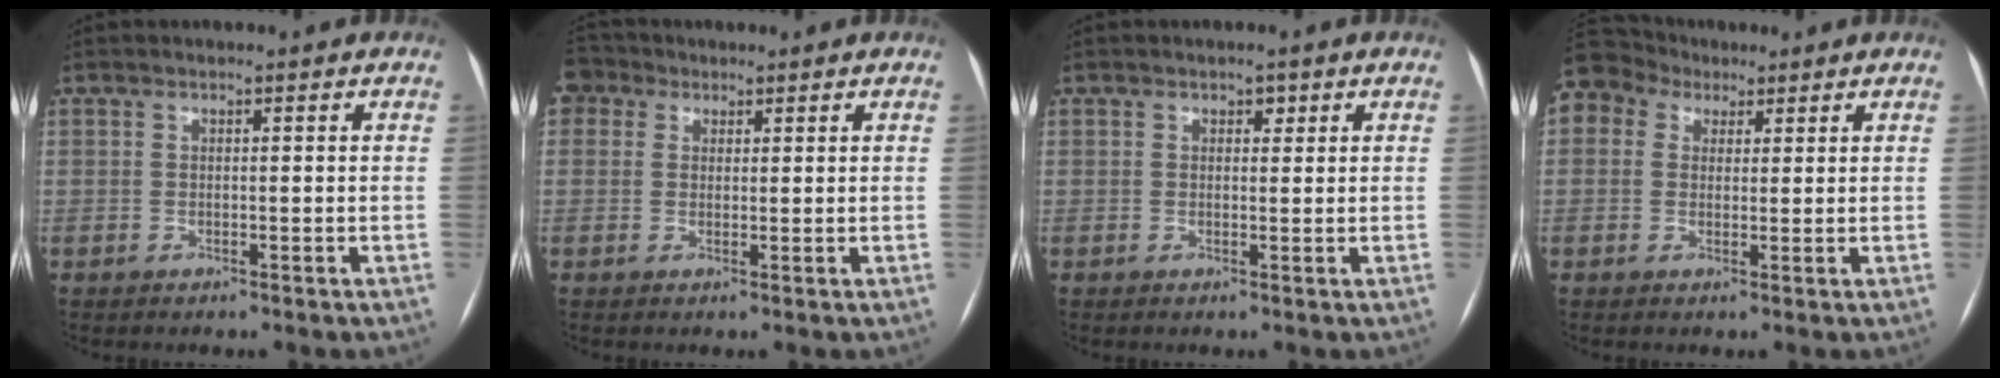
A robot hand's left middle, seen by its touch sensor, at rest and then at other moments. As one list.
[{"total": 4.2, "force": [2.3, 3.4, 1.1], "torque": [-0.026, 0.024, 0.044]}, {"total": 1.2, "force": [0.7, 0.8, 0.7], "torque": [-0.010, 0.004, 0.010]}, {"total": 8.8, "force": [5.1, 6.8, 2.3], "torque": [-0.055, 0.052, 0.098]}]